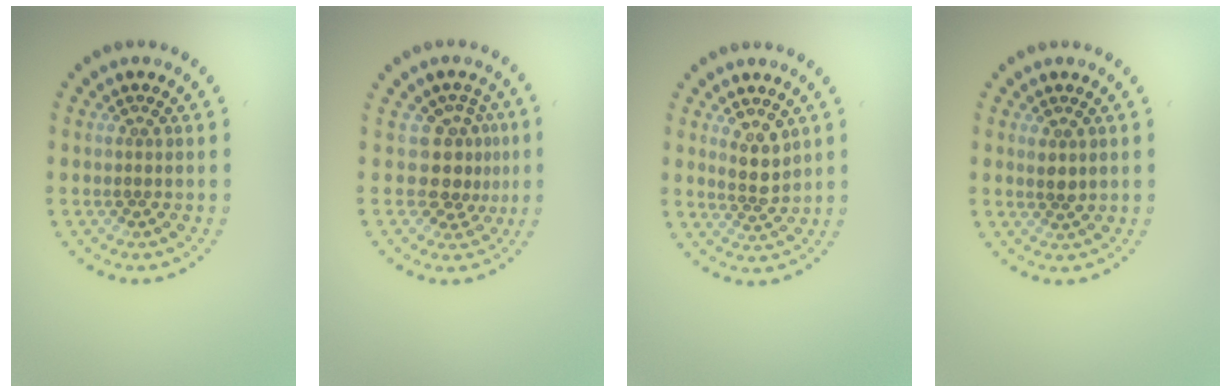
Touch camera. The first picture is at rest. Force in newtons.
{"total": 3.1, "press": 2.2, "slide": 2.2}
{"total": 2.4, "press": 2.2, "slide": 1.0}
{"total": 1.3, "press": 1.1, "slide": 0.6}